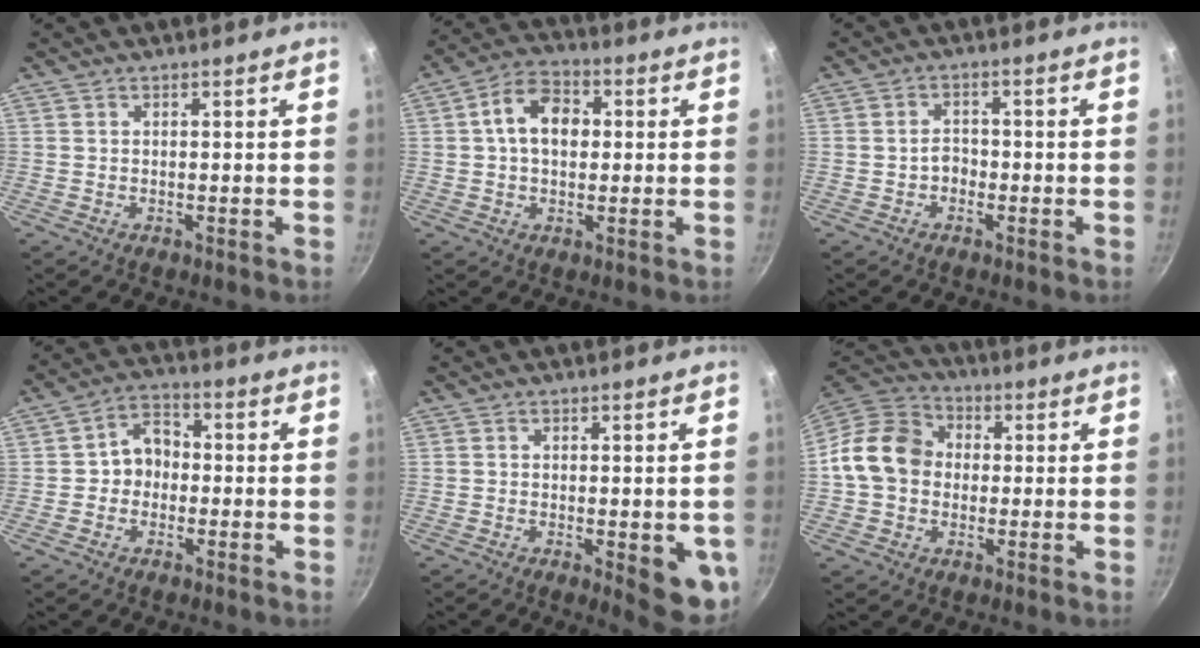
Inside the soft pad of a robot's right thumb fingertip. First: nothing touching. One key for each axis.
{"total": 9.9, "fx": 1.3, "fy": 6.8, "fz": 7.0, "tx": -0.093, "ty": 0.020, "tz": 0.008}
{"total": 2.7, "fx": -1.0, "fy": 2.1, "fz": 1.4, "tx": -0.005, "ty": 0.016, "tz": -0.017}
{"total": 6.1, "fx": -0.8, "fy": 5.1, "fz": 3.3, "tx": -0.018, "ty": 0.022, "tz": -0.024}
{"total": 8.9, "fx": -2.1, "fy": 3.2, "fz": 8.1, "tx": -0.070, "ty": 0.001, "tz": -0.021}
{"total": 13.0, "fx": -0.1, "fy": 10.8, "fz": 7.3, "tx": -0.098, "ty": 0.029, "tz": -0.024}